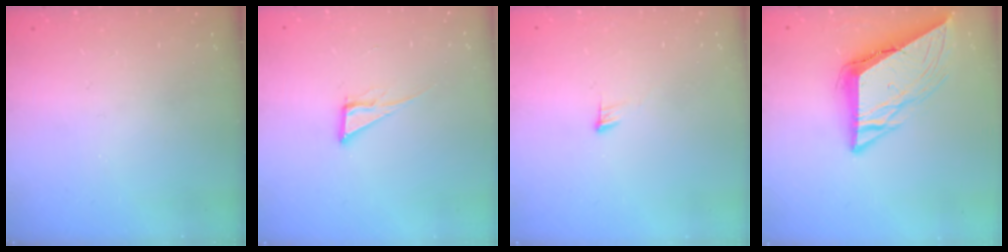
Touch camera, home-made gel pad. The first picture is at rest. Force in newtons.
{"total": 6.1, "press": 6.1, "slide": 0.4}
{"total": 3.3, "press": 3.3, "slide": 0.2}
{"total": 12.0, "press": 12.0, "slide": 1.3}